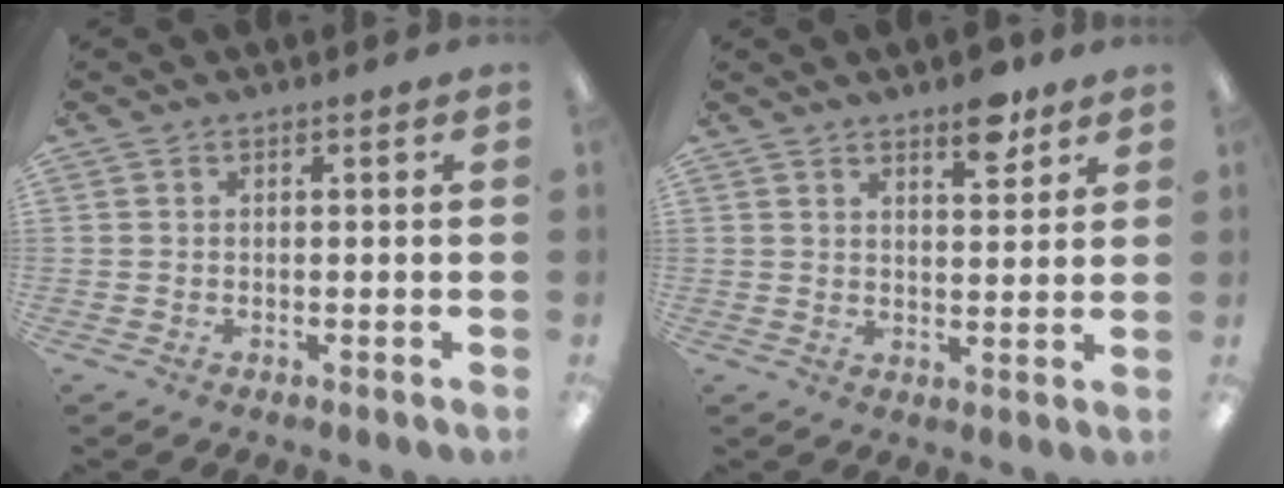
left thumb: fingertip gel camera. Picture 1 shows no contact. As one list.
[{"total": 7.0, "force": [5.2, 2.6, 3.9], "torque": [-0.041, -0.033, 0.086]}]